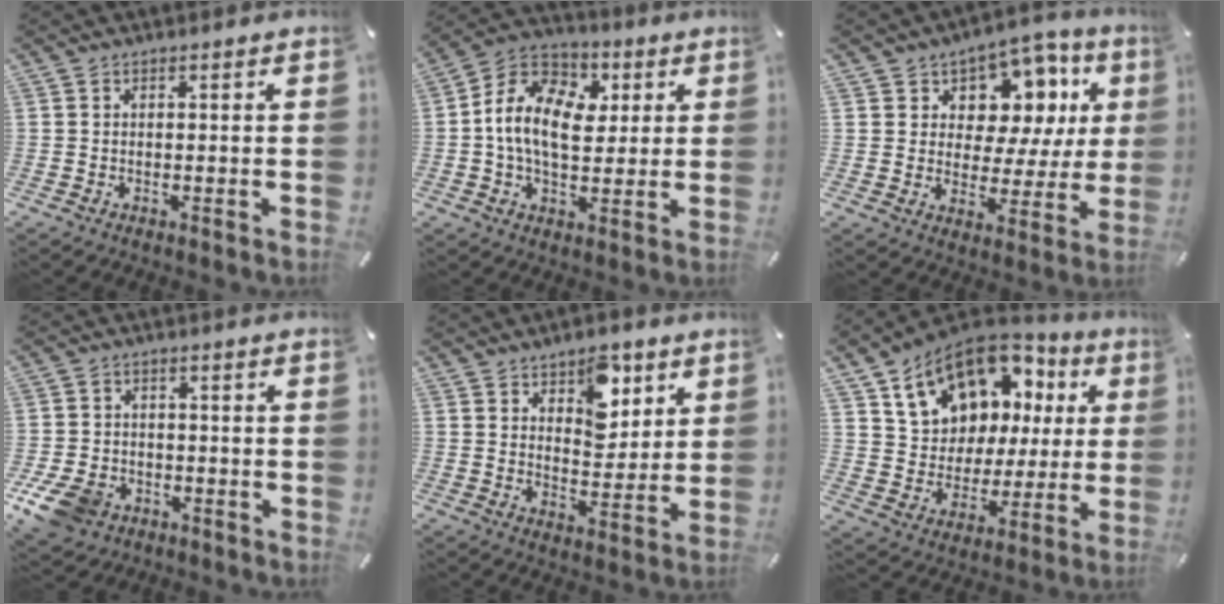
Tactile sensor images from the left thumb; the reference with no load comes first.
{"total": 14.2, "force": [1.1, 10.2, 9.9], "torque": [-0.221, 0.000, 0.017]}
{"total": 10.3, "force": [5.3, 7.8, 4.2], "torque": [-0.054, -0.049, 0.093]}
{"total": 8.9, "force": [-4.4, 6.5, 4.2], "torque": [-0.095, 0.026, -0.078]}
{"total": 9.6, "force": [5.3, 6.3, 5.0], "torque": [-0.054, -0.021, 0.089]}
{"total": 15.1, "force": [8.9, 10.6, 6.0], "torque": [-0.117, -0.055, 0.166]}